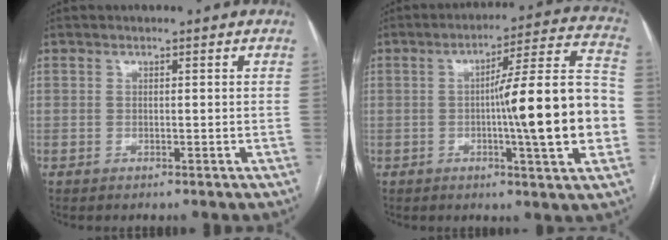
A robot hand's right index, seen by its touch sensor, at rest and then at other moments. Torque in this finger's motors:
{"motor_torque": [0.45, -0.22, 0.47, 0.09]}